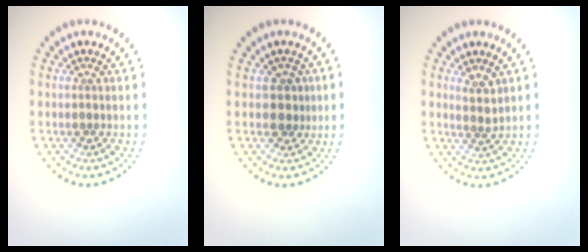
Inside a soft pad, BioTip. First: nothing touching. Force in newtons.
{"total": 1.9, "press": 1.4, "slide": 1.2}
{"total": 1.7, "press": 1.2, "slide": 1.1}